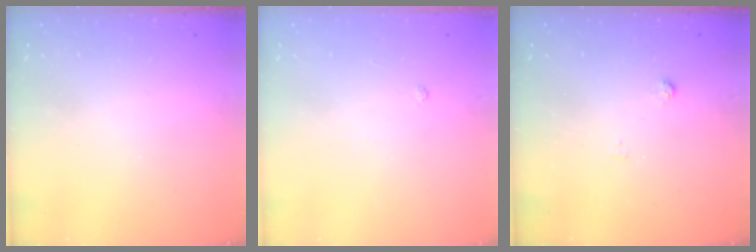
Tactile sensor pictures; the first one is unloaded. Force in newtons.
{"total": 2.9, "press": 2.8, "slide": 0.6}
{"total": 5.6, "press": 5.6, "slide": 0.7}